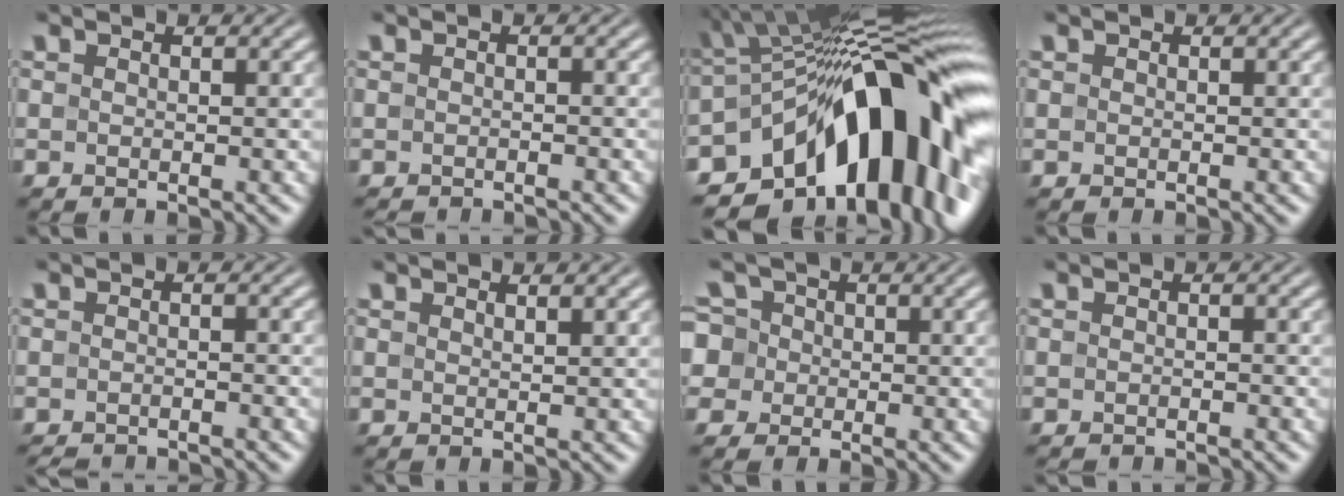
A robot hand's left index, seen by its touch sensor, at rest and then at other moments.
{"total": 1.3, "force": [-1.3, 0.1, 0.3], "torque": [-0.002, -0.006, -0.019]}
{"total": 16.5, "force": [-5.8, 8.0, 13.2], "torque": [-0.161, 0.024, -0.115]}
{"total": 0.0}
{"total": 2.7, "force": [-2.6, 0.3, 0.7], "torque": [-0.008, -0.010, -0.040]}
{"total": 1.0, "force": [0.8, 0.2, 0.5], "torque": [-0.003, 0.002, 0.013]}
{"total": 6.3, "force": [1.2, 5.5, 2.7], "torque": [-0.044, 0.038, -0.021]}
{"total": 0.9, "force": [-0.8, 0.1, 0.3], "torque": [-0.003, -0.005, -0.014]}